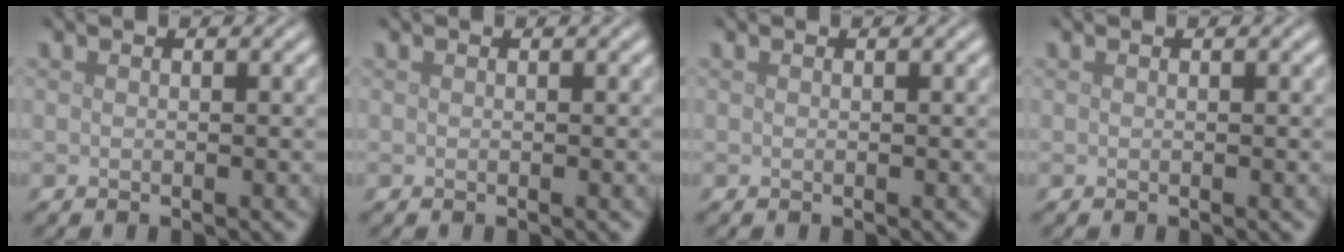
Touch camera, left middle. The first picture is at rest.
{"total": 0.0}
{"total": 0.0}
{"total": 0.0}